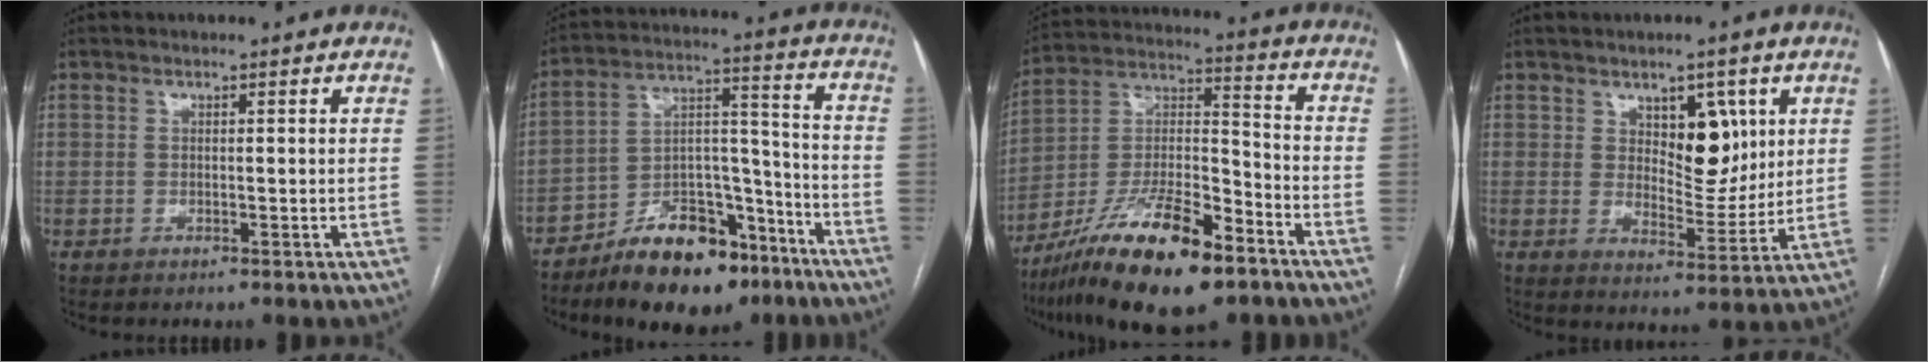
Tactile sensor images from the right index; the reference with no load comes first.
{"total": 17.1, "force": [-12.1, 6.9, 9.8], "torque": [-0.156, 0.036, -0.194]}
{"total": 20.7, "force": [-13.5, 5.0, 14.9], "torque": [-0.271, -0.005, -0.236]}
{"total": 8.1, "force": [3.1, 4.0, 6.2], "torque": [-0.088, 0.003, 0.056]}